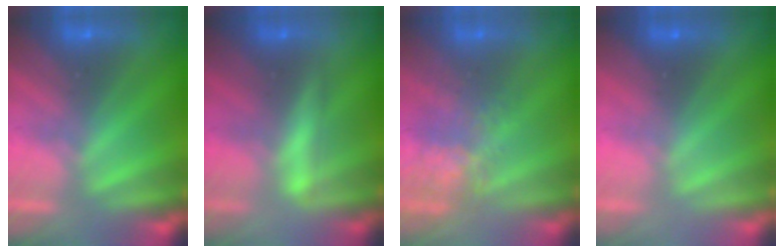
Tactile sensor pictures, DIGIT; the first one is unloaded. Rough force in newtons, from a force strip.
{"total": 2.1}
{"total": 3.6}
{"total": 2.9}